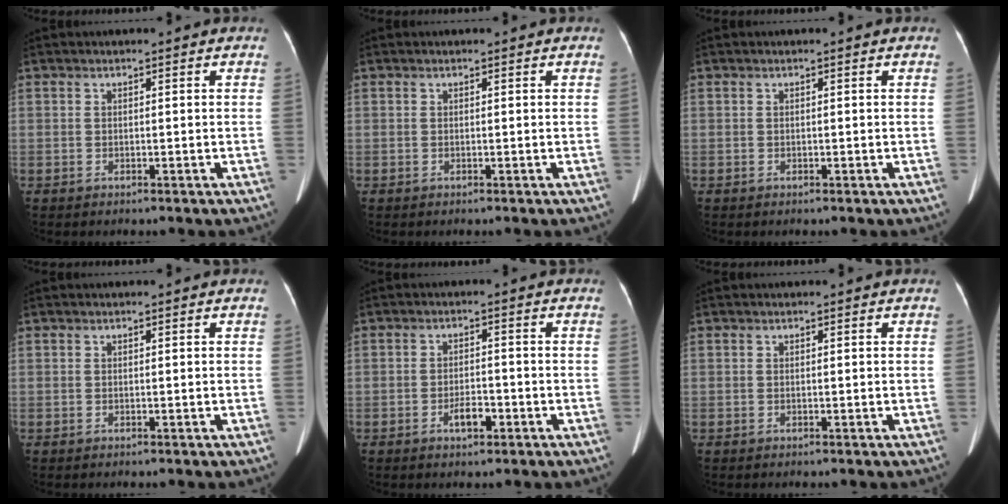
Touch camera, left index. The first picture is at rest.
{"total": 0.0}
{"total": 0.0}
{"total": 0.0}
{"total": 3.1, "force": [-1.6, 1.3, 2.3], "torque": [-0.042, 0.003, -0.027]}
{"total": 0.0}